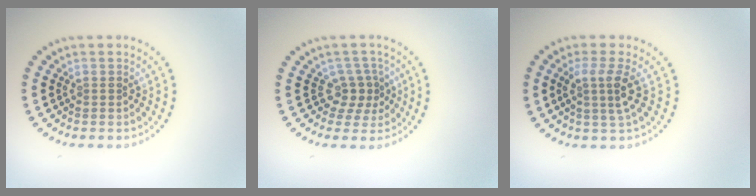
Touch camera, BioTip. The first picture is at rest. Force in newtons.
{"total": 2.4, "press": 1.7, "slide": 1.7}
{"total": 2.7, "press": 2.0, "slide": 1.8}